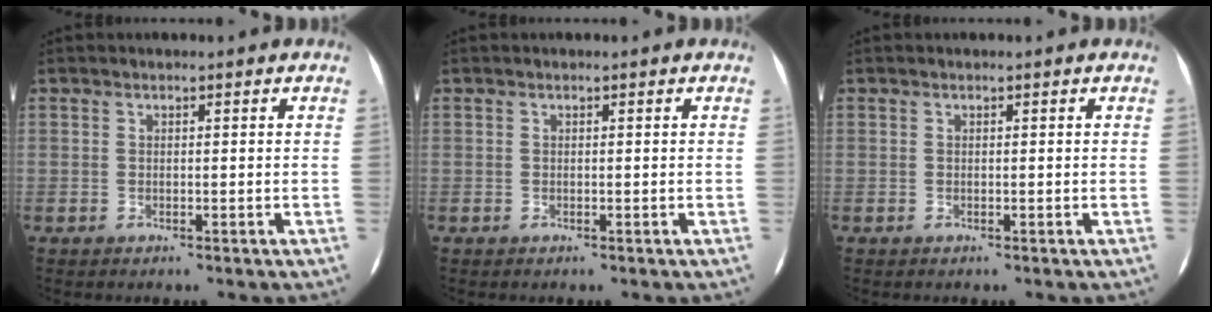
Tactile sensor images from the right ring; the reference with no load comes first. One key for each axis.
{"total": 0.0}
{"total": 0.0}